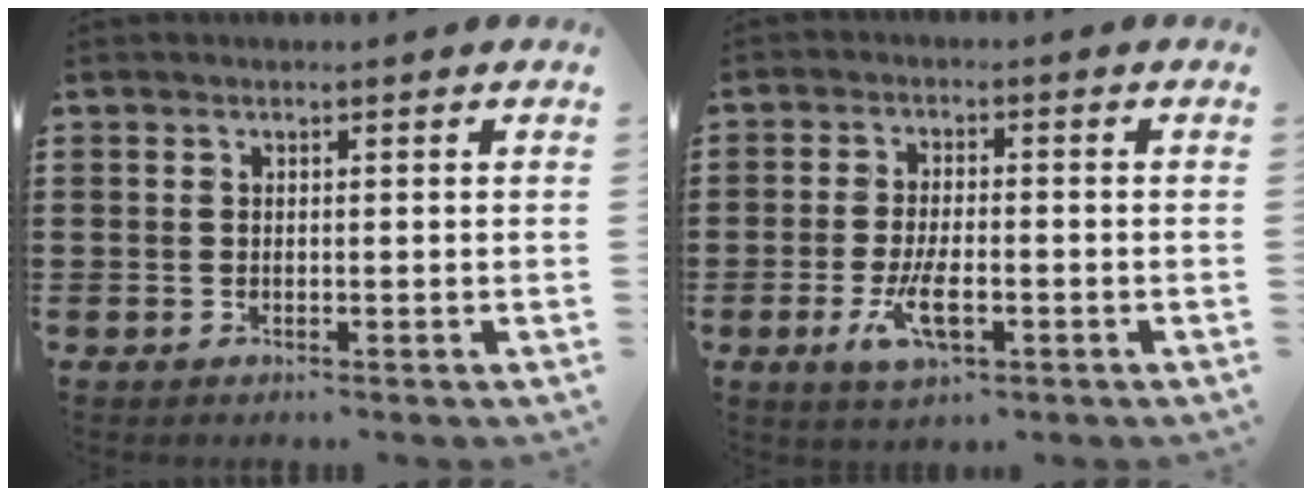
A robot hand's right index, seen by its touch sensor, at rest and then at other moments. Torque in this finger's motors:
{"motor_torque": [1.85, 0.29, 0.49, 0.11]}